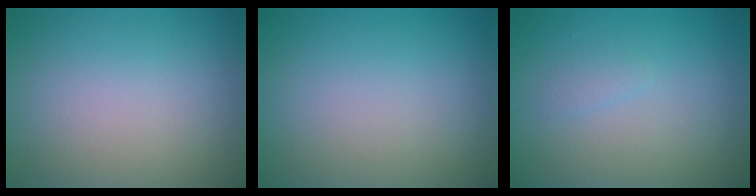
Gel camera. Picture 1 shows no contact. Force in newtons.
{"total": 0.0}
{"total": 0.8, "press": 0.8, "slide": 0.0}